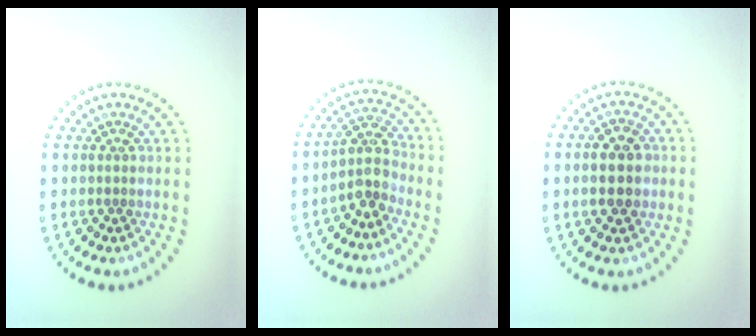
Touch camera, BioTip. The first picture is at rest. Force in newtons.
{"total": 3.2, "press": 2.5, "slide": 2.0}
{"total": 3.3, "press": 3.3, "slide": 0.2}